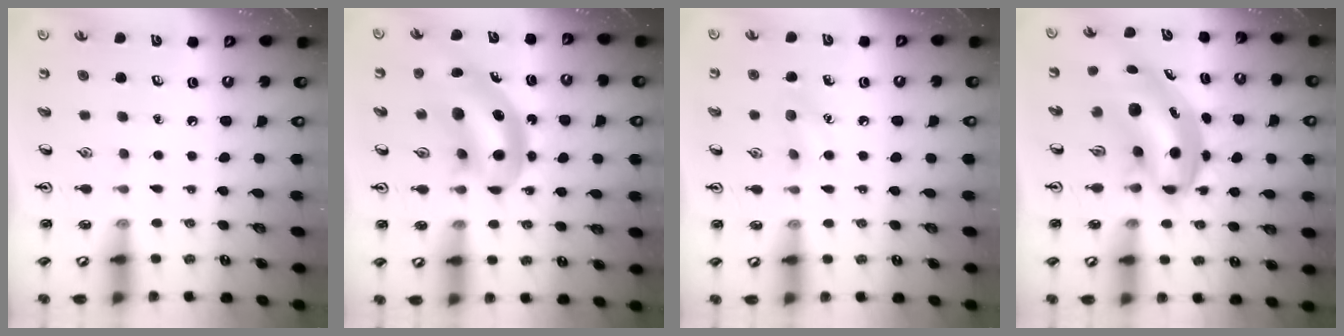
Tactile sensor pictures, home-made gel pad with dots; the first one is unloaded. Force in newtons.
{"total": 11.3, "press": 10.7, "slide": 3.5}
{"total": 7.7, "press": 7.4, "slide": 1.9}
{"total": 7.6, "press": 7.4, "slide": 2.0}